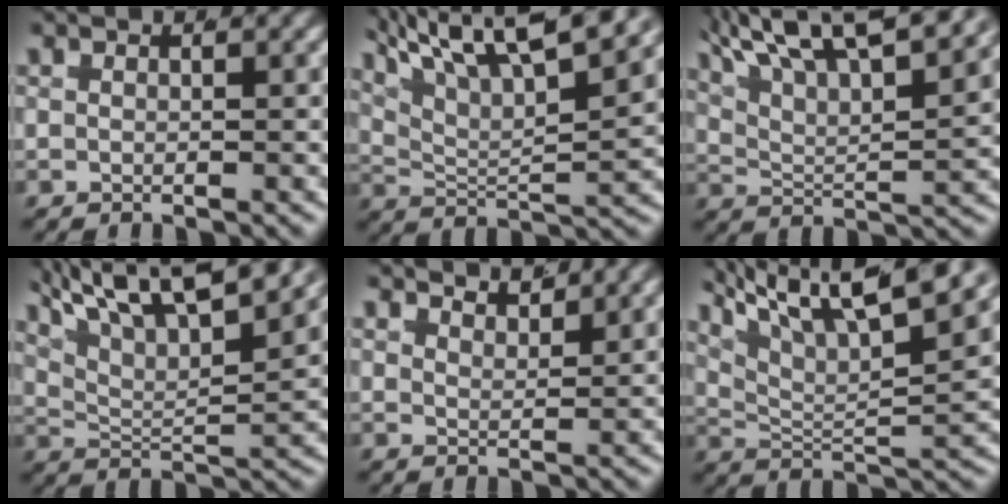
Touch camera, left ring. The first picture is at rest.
{"total": 9.2, "force": [4.5, 4.6, 6.5], "torque": [-0.100, 0.006, 0.065]}
{"total": 9.4, "force": [5.1, 4.7, 6.4], "torque": [-0.104, 0.009, 0.069]}
{"total": 9.8, "force": [4.6, 5.5, 6.7], "torque": [-0.107, 0.004, 0.063]}
{"total": 3.1, "force": [2.6, 1.2, 1.1], "torque": [-0.019, -0.006, 0.041]}
{"total": 10.0, "force": [4.8, 4.6, 7.5], "torque": [-0.108, 0.010, 0.066]}